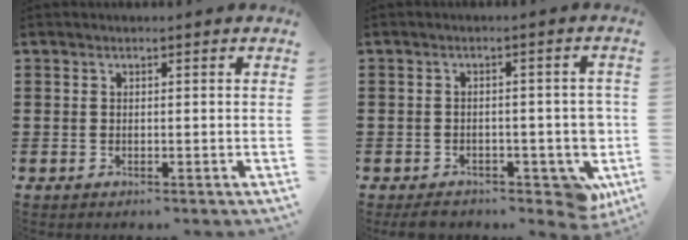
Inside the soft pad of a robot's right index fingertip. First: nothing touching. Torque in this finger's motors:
{"motor_torque": [2.14, 0.00, 0.38, 0.07]}